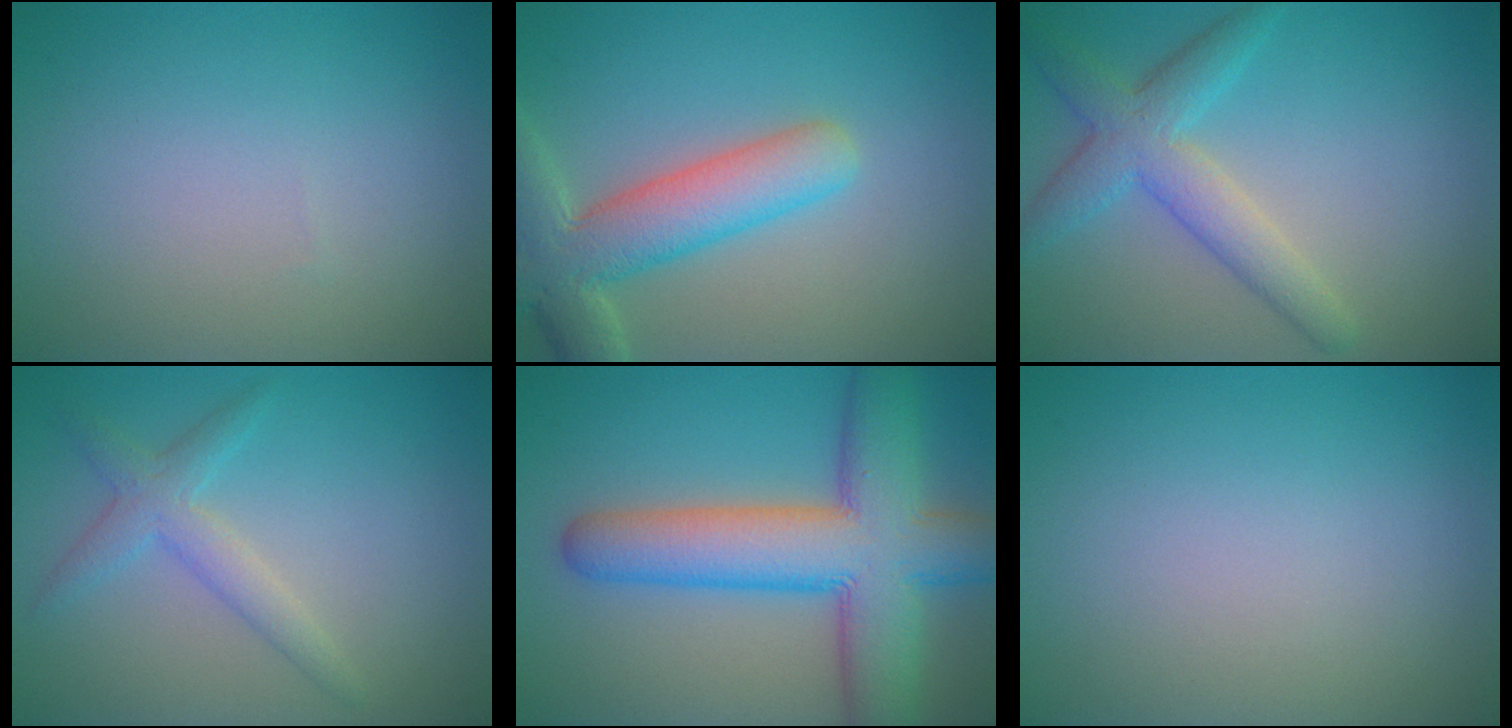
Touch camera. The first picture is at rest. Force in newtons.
{"total": 6.8, "press": 6.7, "slide": 0.7}
{"total": 4.4, "press": 4.4, "slide": 0.0}
{"total": 2.6, "press": 2.6, "slide": 0.1}
{"total": 10.6, "press": 10.6, "slide": 0.6}
{"total": 0.0}